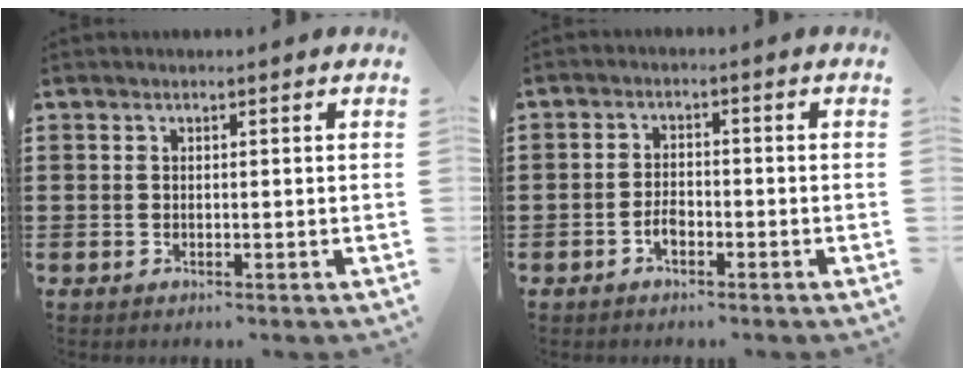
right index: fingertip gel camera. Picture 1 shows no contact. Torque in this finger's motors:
{"motor_torque": [1.14, 0.46, 0.08, -0.09]}